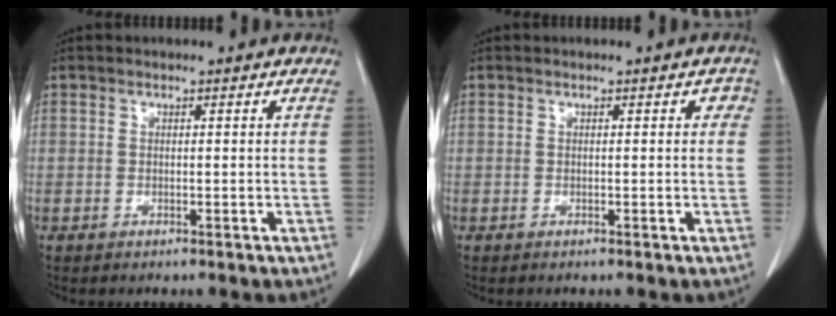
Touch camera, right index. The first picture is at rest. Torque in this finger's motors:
{"motor_torque": [0.04, -0.03, 0.02, 0.00]}